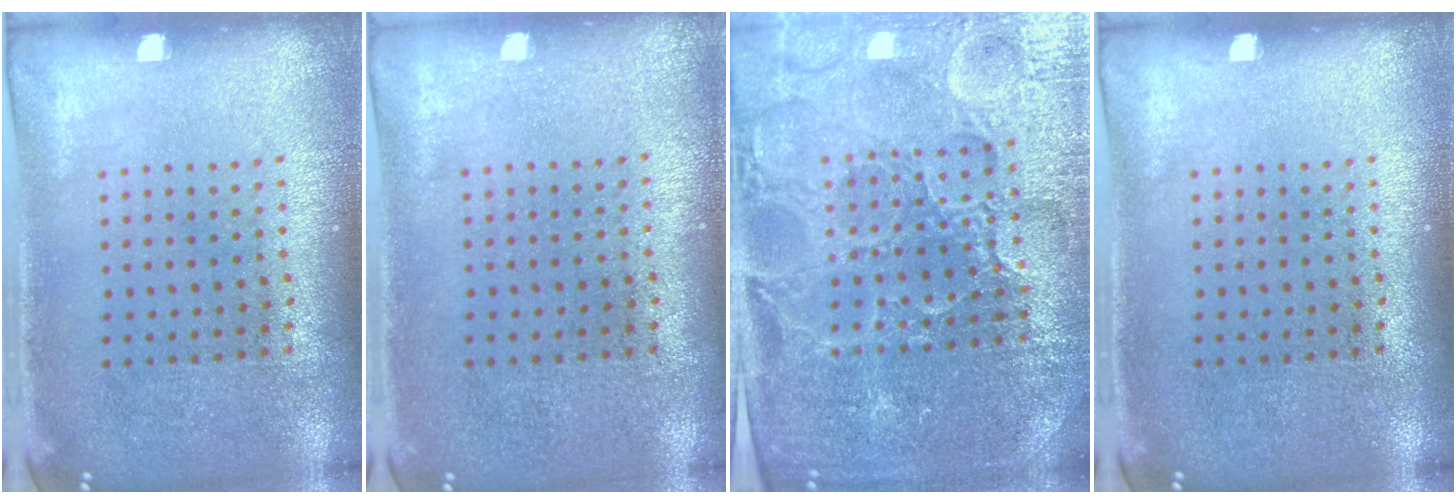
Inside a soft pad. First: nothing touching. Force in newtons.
{"total": 0.0}
{"total": 5.2, "press": 4.9, "slide": 1.8}
{"total": 0.0}